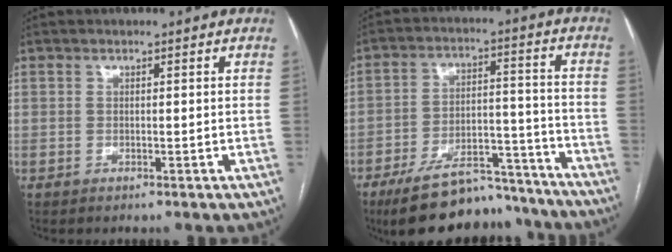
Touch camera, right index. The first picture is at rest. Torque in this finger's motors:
{"motor_torque": [1.05, -1.08, 0.62, 0.16]}